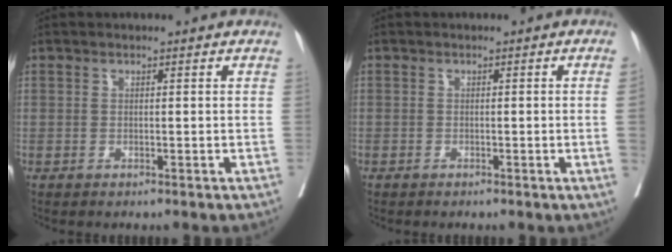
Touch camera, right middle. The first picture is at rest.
{"total": 1.3, "force": [-0.4, -0.5, 1.2], "torque": [-0.015, -0.001, -0.007]}